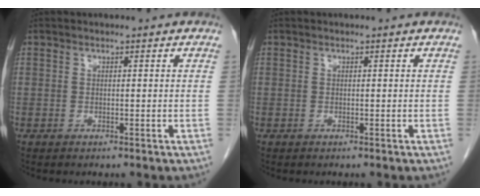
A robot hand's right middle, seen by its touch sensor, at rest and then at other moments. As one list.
[{"total": 0.0}]